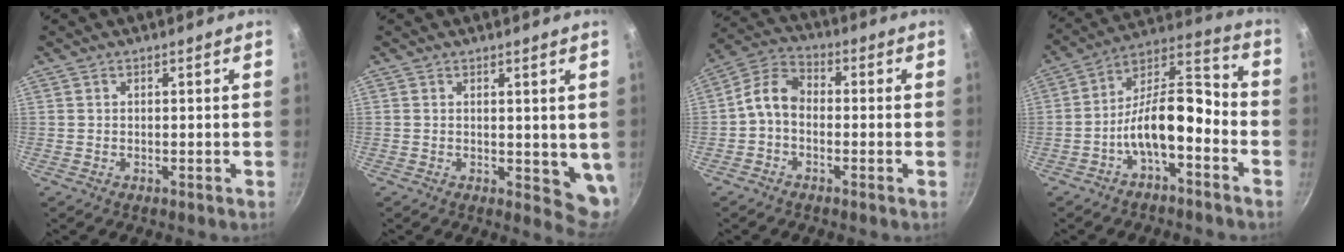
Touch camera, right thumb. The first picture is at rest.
{"total": 5.6, "force": [1.5, 2.7, 4.7], "torque": [-0.050, -0.025, 0.024]}
{"total": 6.8, "force": [-1.3, 4.6, 4.8], "torque": [-0.091, 0.032, -0.043]}
{"total": 12.8, "force": [-4.9, 5.6, 10.4], "torque": [-0.160, 0.062, -0.092]}